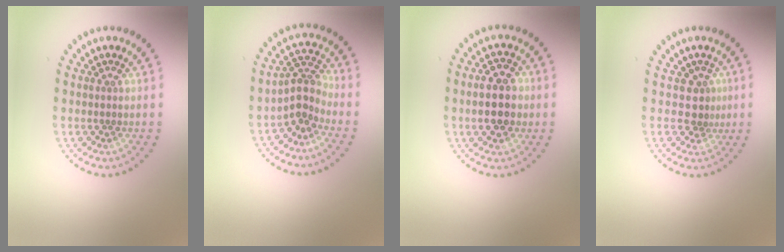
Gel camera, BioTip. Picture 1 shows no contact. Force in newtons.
{"total": 2.9, "press": 2.1, "slide": 2.0}
{"total": 4.6, "press": 4.6, "slide": 0.4}
{"total": 1.7, "press": 1.1, "slide": 1.3}